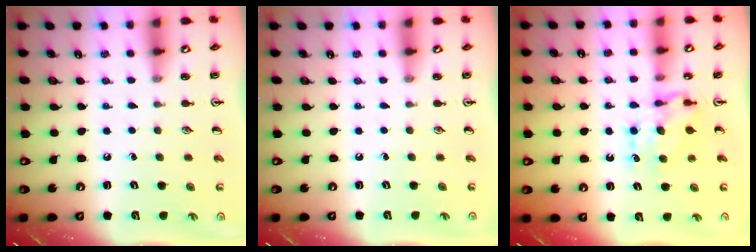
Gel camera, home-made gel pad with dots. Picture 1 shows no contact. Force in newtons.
{"total": 0.0}
{"total": 7.0, "press": 7.0, "slide": 0.5}